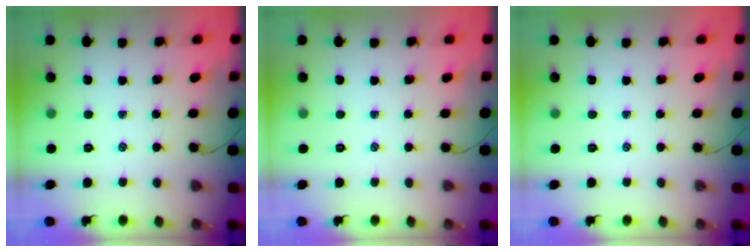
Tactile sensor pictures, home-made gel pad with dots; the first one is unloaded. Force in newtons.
{"total": 0.0}
{"total": 0.0}